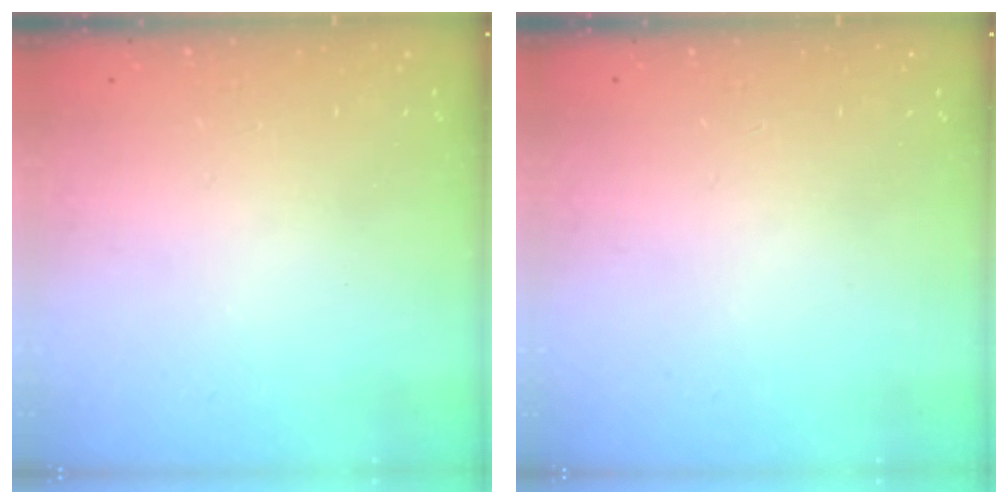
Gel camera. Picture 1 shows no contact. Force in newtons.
{"total": 0.0}